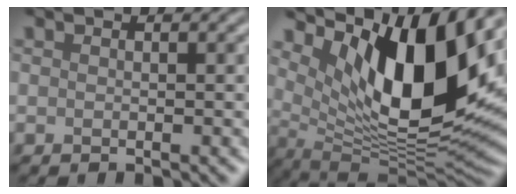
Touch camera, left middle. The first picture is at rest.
{"total": 13.4, "force": [5.0, 5.2, 11.3], "torque": [-0.178, -0.018, 0.099]}